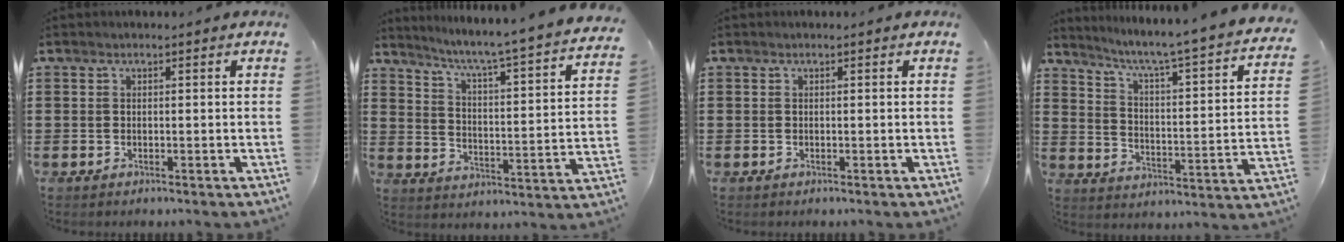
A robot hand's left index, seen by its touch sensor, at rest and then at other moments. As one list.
[{"total": 4.5, "force": [3.7, -1.2, 2.3], "torque": [-0.064, -0.048, 0.045]}, {"total": 0.0}, {"total": 4.4, "force": [3.3, -0.8, 2.7], "torque": [-0.071, -0.045, 0.039]}]